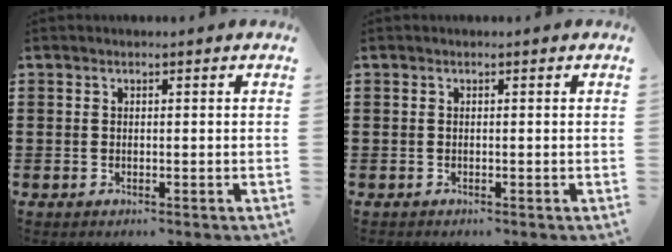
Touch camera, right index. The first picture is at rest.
{"total": 0.0}